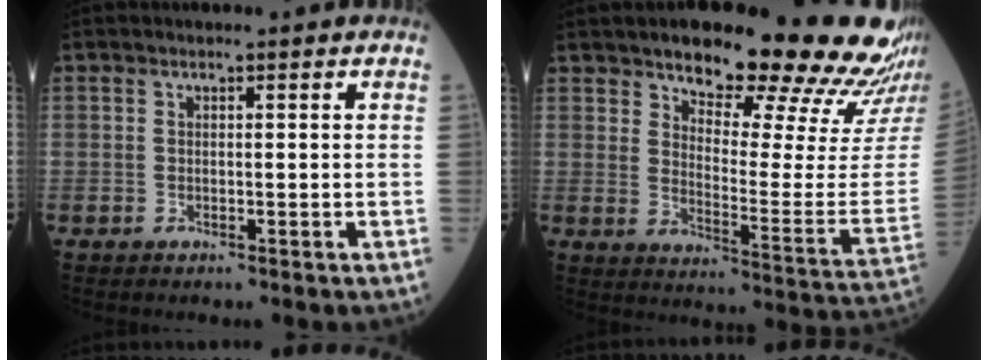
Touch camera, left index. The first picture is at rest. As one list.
[{"total": 23.0, "force": [19.2, 3.6, 12.1], "torque": [-0.161, -0.072, 0.233]}]